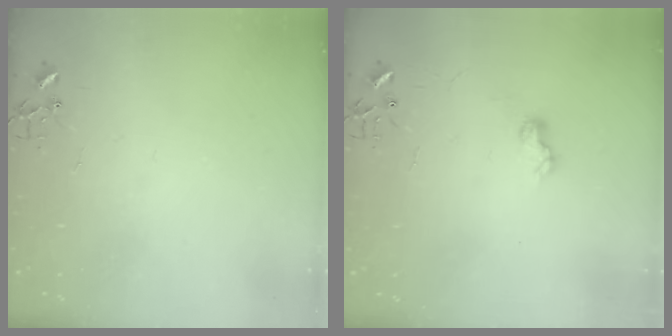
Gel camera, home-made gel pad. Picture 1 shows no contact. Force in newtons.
{"total": 7.2, "press": 7.2, "slide": 0.6}